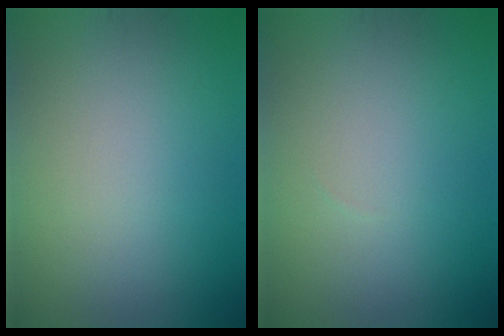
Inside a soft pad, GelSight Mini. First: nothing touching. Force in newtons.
{"total": 0.0}